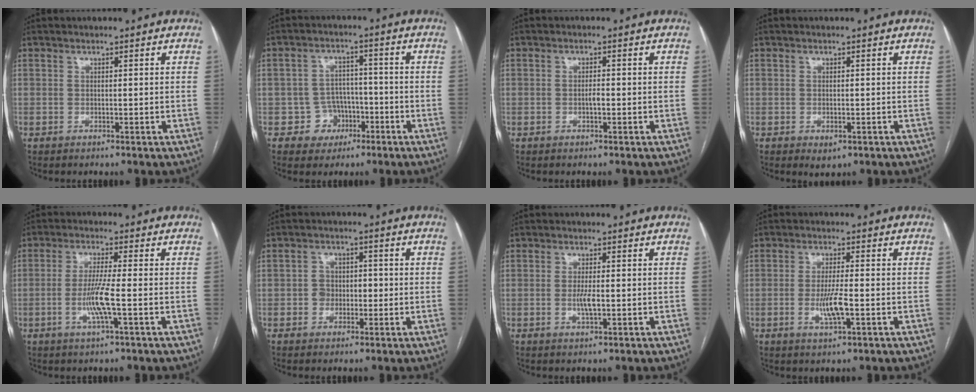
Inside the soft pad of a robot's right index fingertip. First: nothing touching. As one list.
[{"total": 5.4, "force": [-2.3, 4.9, 0.5], "torque": [0.004, 0.016, -0.031]}, {"total": 1.2, "force": [-0.4, 0.4, 1.1], "torque": [-0.018, 0.002, -0.008]}, {"total": 1.8, "force": [-0.8, 1.0, 1.3], "torque": [-0.015, -0.001, -0.003]}, {"total": 5.9, "force": [-1.5, -0.3, 5.7], "torque": [-0.116, -0.008, -0.031]}, {"total": 3.5, "force": [-0.6, 3.0, 1.8], "torque": [-0.025, 0.017, -0.011]}, {"total": 2.6, "force": [-0.4, 0.5, 2.5], "torque": [-0.054, -0.003, -0.007]}, {"total": 4.8, "force": [-1.2, 0.5, 4.7], "torque": [-0.096, -0.009, -0.021]}]